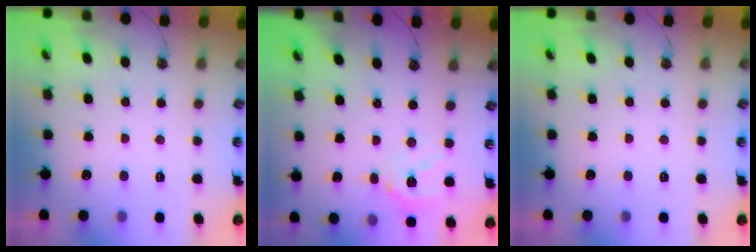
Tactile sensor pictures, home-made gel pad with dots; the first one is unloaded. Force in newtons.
{"total": 13.9, "press": 13.8, "slide": 2.0}
{"total": 0.0}